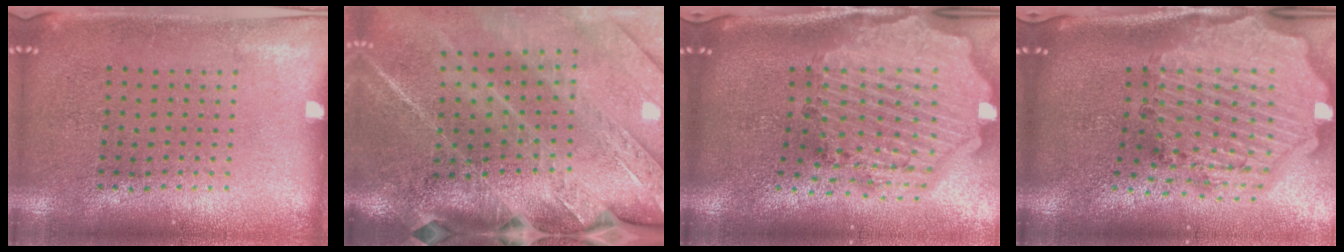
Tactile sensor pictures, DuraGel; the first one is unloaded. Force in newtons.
{"total": 3.8, "press": 3.2, "slide": 2.1}
{"total": 3.5, "press": 3.0, "slide": 1.8}
{"total": 4.1, "press": 3.3, "slide": 2.4}